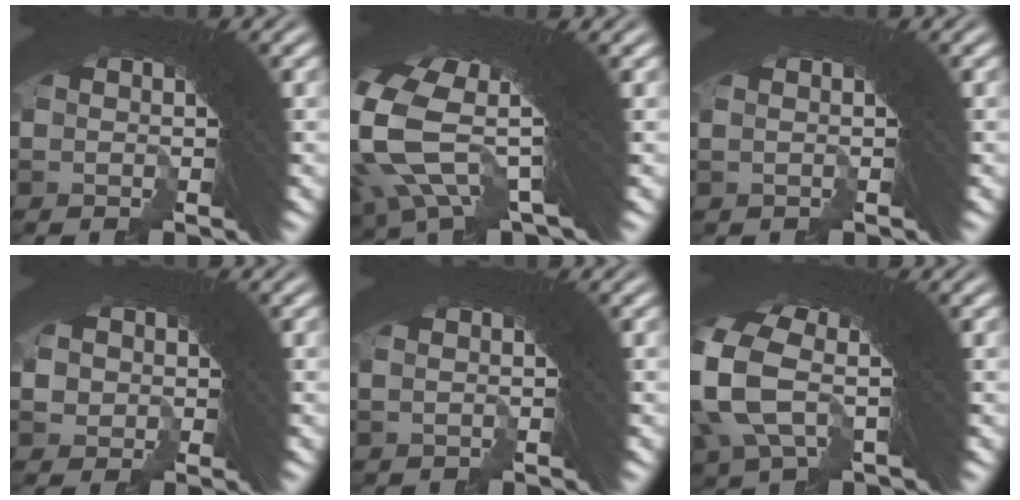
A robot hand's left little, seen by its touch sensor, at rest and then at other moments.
{"total": 10.5, "force": [2.0, 4.5, 9.3], "torque": [-0.195, -0.004, 0.033]}
{"total": 0.0}
{"total": 2.6, "force": [-0.5, 2.4, 0.7], "torque": [-0.008, 0.003, -0.012]}
{"total": 0.0}
{"total": 6.2, "force": [0.8, 3.4, 5.1], "torque": [-0.142, -0.017, 0.018]}